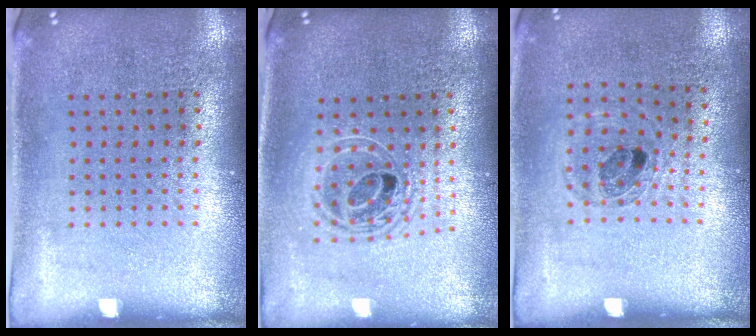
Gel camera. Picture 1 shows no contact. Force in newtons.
{"total": 1.7, "press": 1.4, "slide": 1.0}
{"total": 0.8, "press": 0.8, "slide": 0.2}